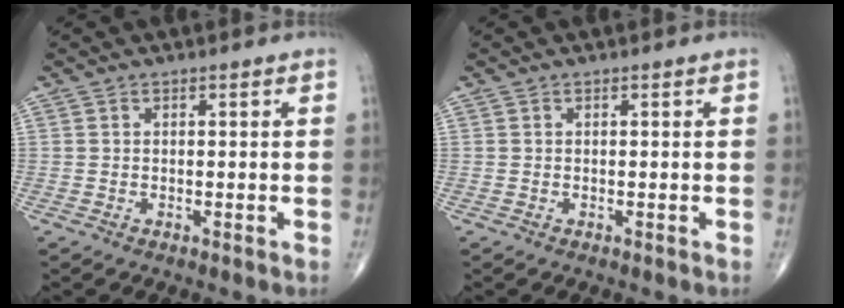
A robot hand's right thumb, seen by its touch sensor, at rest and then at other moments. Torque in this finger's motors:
{"motor_torque": [-0.16, 0.16, -0.05, 0.05, 0.00]}